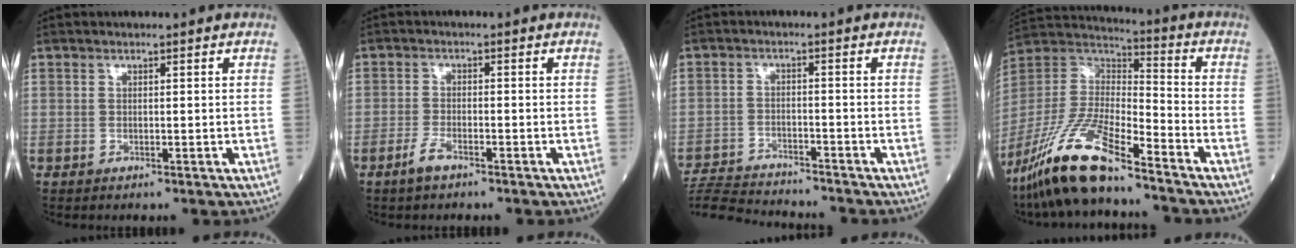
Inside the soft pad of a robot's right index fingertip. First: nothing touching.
{"total": 2.5, "force": [-1.9, 0.6, 1.6], "torque": [-0.042, -0.003, -0.037]}
{"total": 11.2, "force": [-10.9, 0.7, 2.8], "torque": [-0.054, -0.004, -0.179]}
{"total": 16.8, "force": [-12.4, 2.4, 11.0], "torque": [-0.240, -0.023, -0.235]}